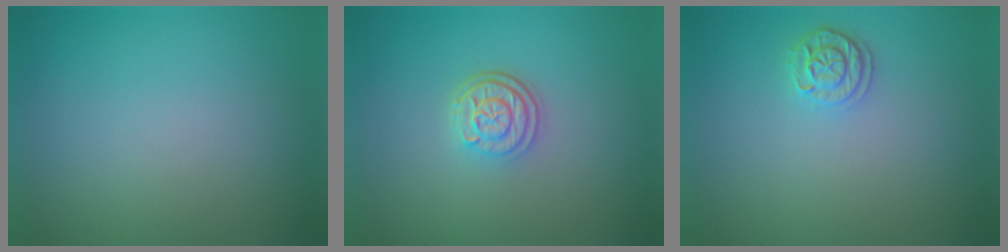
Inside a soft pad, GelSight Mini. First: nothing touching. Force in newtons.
{"total": 3.0, "press": 2.4, "slide": 1.8}
{"total": 2.1, "press": 1.9, "slide": 0.9}